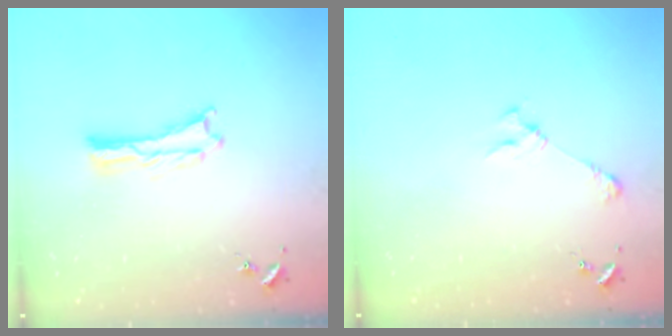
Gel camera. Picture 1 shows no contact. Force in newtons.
{"total": 2.4, "press": 2.4, "slide": 0.3}